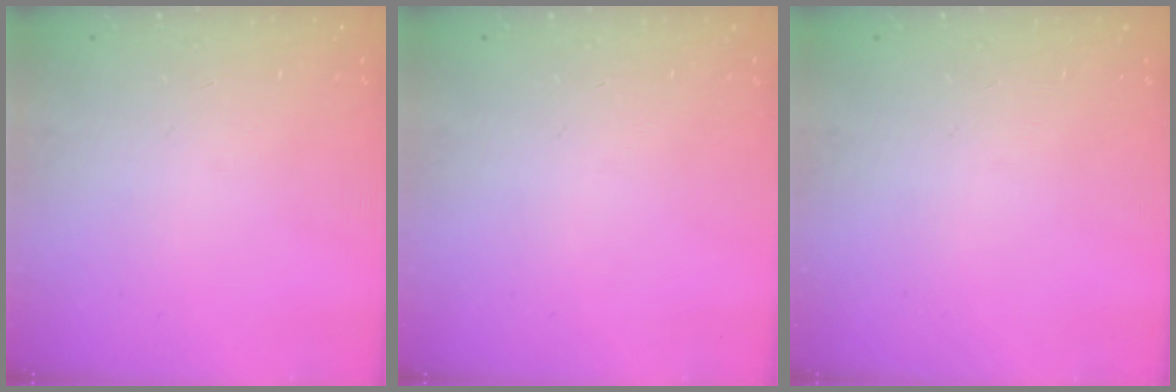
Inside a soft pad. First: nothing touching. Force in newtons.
{"total": 0.0}
{"total": 0.0}